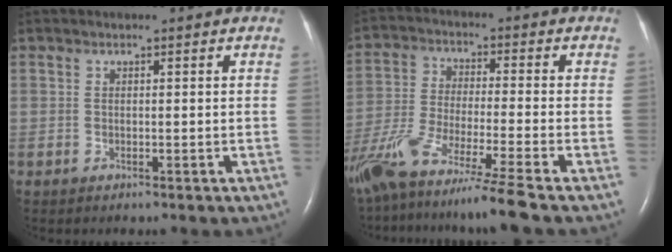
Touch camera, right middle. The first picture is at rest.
{"total": 16.1, "force": [-12.9, -1.5, 9.5], "torque": [-0.194, -0.057, -0.231]}